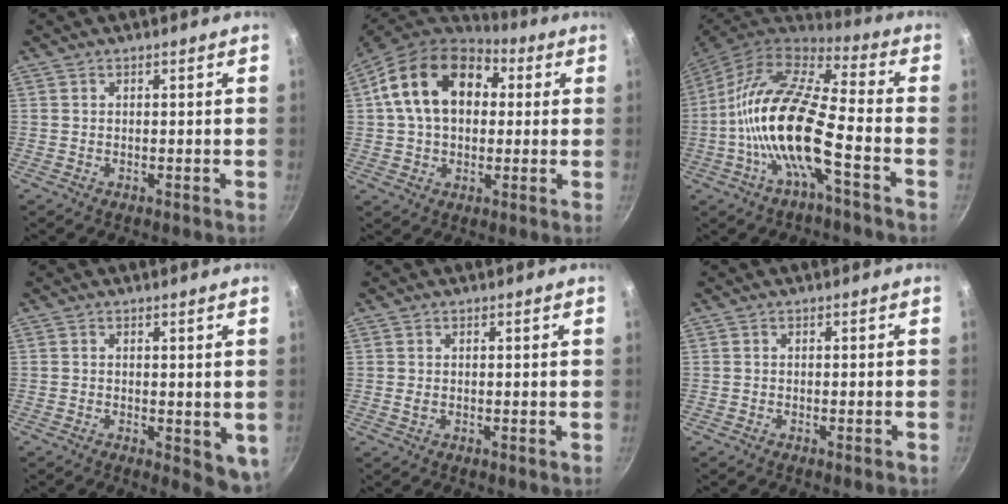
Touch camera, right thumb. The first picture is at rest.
{"total": 18.2, "force": [4.1, 12.8, 12.3], "torque": [-0.186, 0.024, 0.053]}
{"total": 18.0, "force": [-5.0, 5.5, 16.4], "torque": [-0.307, 0.042, -0.114]}
{"total": 5.6, "force": [-0.6, 2.7, 4.9], "torque": [-0.053, -0.009, -0.006]}
{"total": 0.5, "force": [0.1, 0.2, 0.5], "torque": [-0.010, -0.001, 0.000]}
{"total": 1.2, "force": [-0.7, 0.1, 1.0], "torque": [-0.026, 0.005, -0.013]}